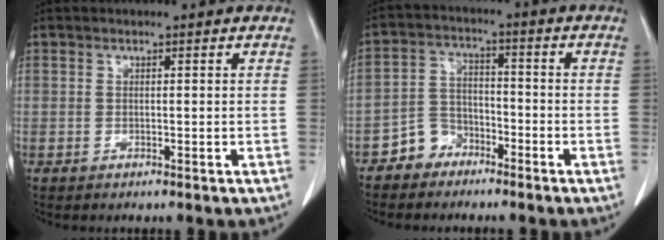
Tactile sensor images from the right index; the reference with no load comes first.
{"total": 5.2, "force": [-3.7, 3.5, 0.7], "torque": [-0.011, 0.011, -0.071]}